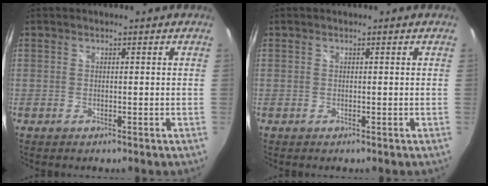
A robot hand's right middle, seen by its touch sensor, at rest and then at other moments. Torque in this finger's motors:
{"motor_torque": [0.00, 0.00, 0.00, 0.00]}